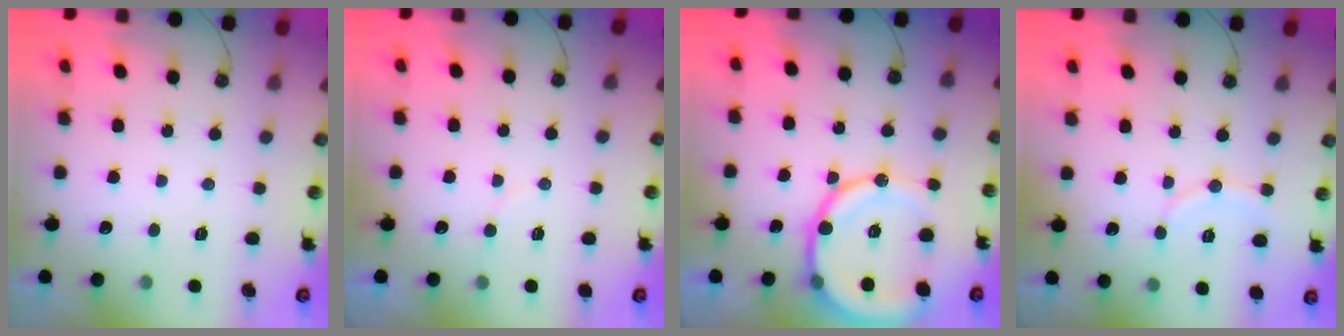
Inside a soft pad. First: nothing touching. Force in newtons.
{"total": 4.4, "press": 4.2, "slide": 1.2}
{"total": 15.7, "press": 15.5, "slide": 2.8}
{"total": 6.4, "press": 6.2, "slide": 1.5}